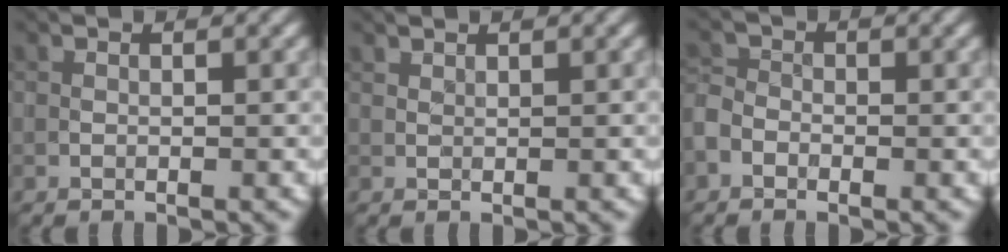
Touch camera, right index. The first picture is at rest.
{"total": 0.7, "force": [0.7, 0.0, -0.1], "torque": [-0.001, -0.001, 0.015]}
{"total": 1.9, "force": [-1.1, 1.4, 0.8], "torque": [-0.014, 0.001, -0.031]}